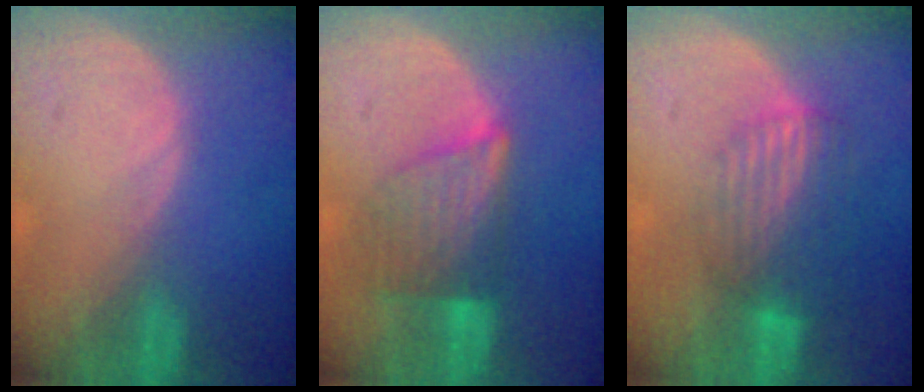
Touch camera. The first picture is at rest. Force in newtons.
{"total": 6.7, "press": 6.6, "slide": 1.3}
{"total": 7.0, "press": 5.9, "slide": 3.8}